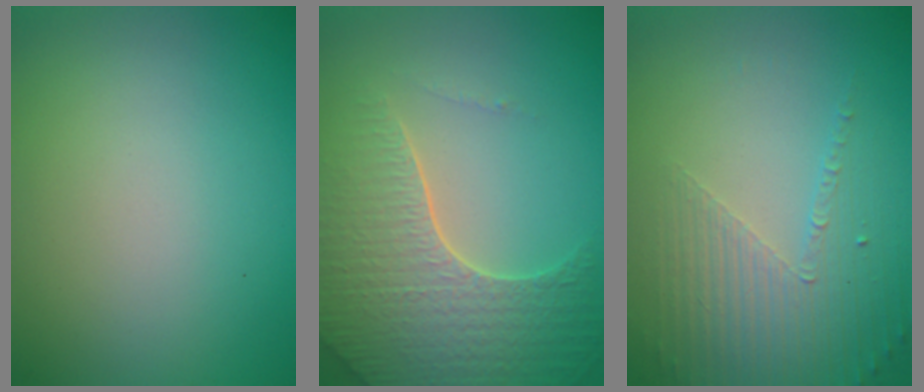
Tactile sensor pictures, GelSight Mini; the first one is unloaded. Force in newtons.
{"total": 6.7, "press": 5.1, "slide": 4.3}
{"total": 4.3, "press": 3.1, "slide": 3.0}